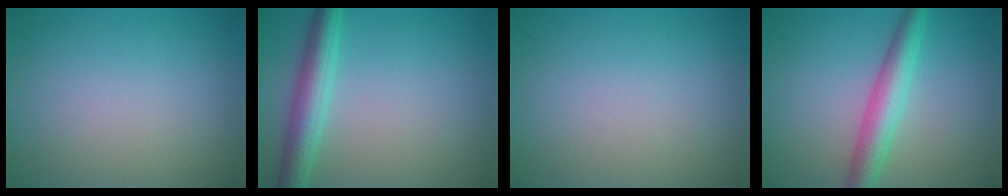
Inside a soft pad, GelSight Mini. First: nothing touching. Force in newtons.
{"total": 4.2, "press": 4.2, "slide": 0.1}
{"total": 0.0}
{"total": 4.3, "press": 4.3, "slide": 0.1}